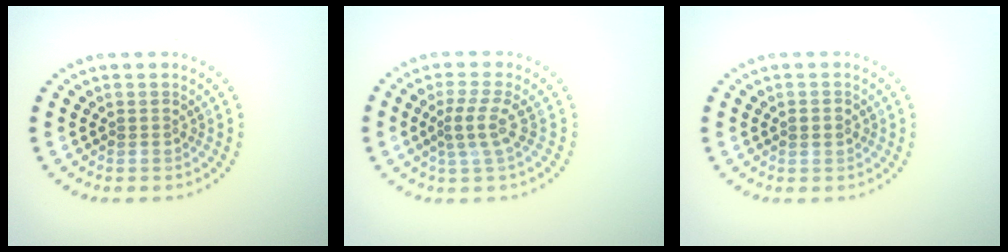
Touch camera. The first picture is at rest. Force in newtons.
{"total": 2.3, "press": 1.7, "slide": 1.5}
{"total": 1.5, "press": 1.4, "slide": 0.2}